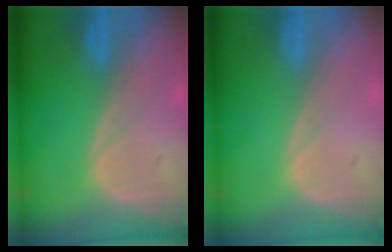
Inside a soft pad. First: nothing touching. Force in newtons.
{"total": 0.0}